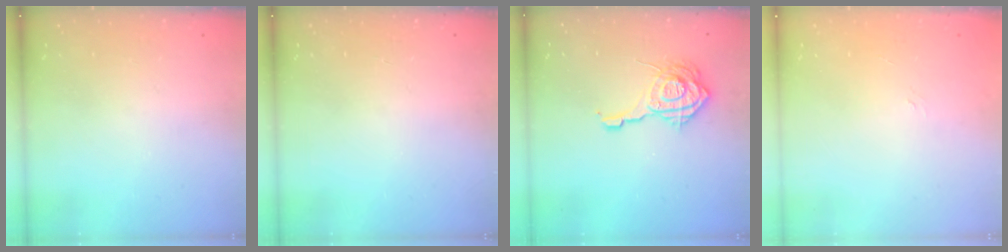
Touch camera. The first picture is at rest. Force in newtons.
{"total": 0.0}
{"total": 13.5, "press": 13.4, "slide": 1.6}
{"total": 2.2, "press": 2.0, "slide": 1.1}